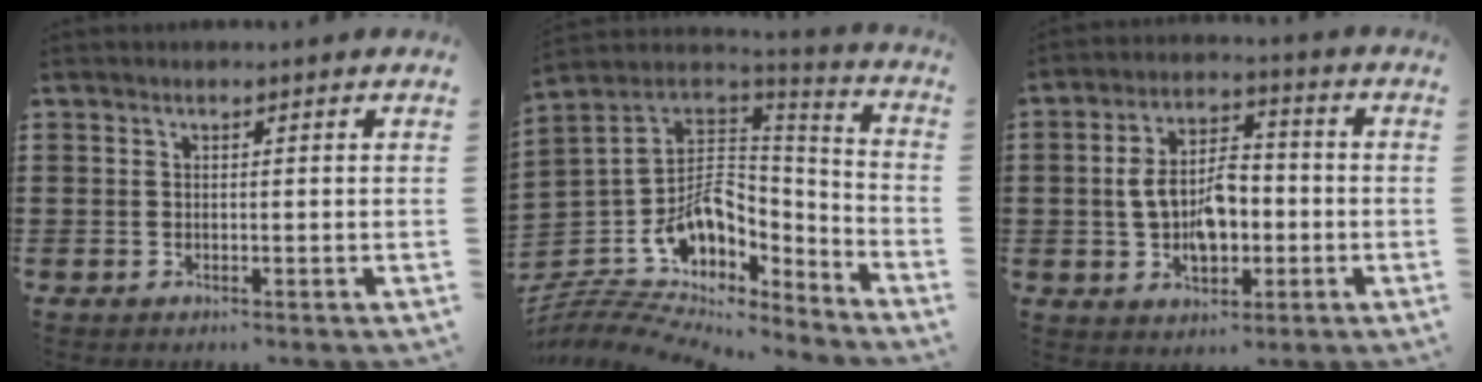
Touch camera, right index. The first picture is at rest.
{"total": 8.8, "force": [-3.9, 6.7, 4.2], "torque": [-0.098, -0.012, -0.071]}
{"total": 8.1, "force": [-1.0, 4.8, 6.5], "torque": [-0.131, 0.008, -0.025]}